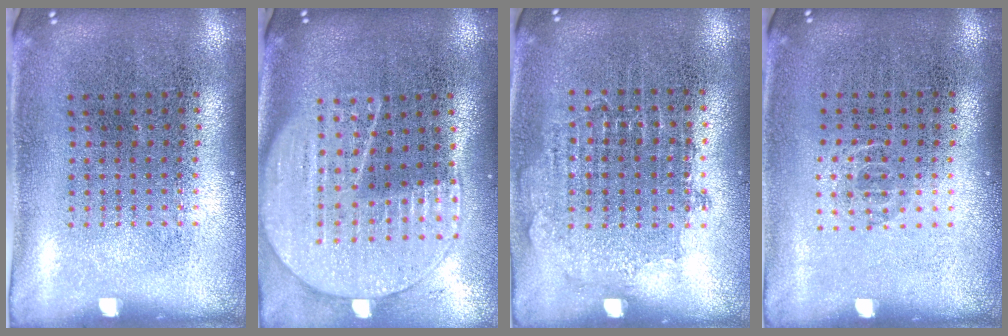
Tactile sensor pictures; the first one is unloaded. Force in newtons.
{"total": 2.0, "press": 1.8, "slide": 0.9}
{"total": 0.8, "press": 0.7, "slide": 0.2}
{"total": 0.6, "press": 0.4, "slide": 0.4}